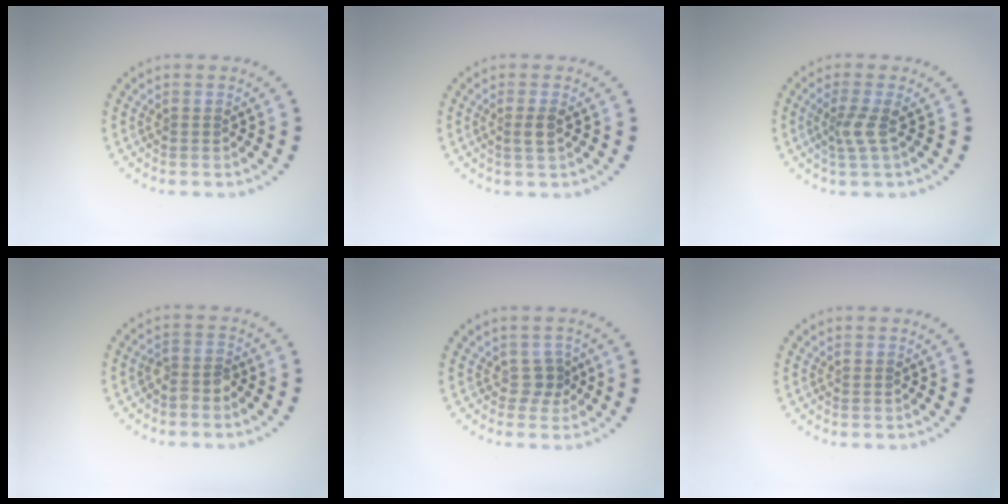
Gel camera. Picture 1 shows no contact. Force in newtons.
{"total": 1.3, "press": 1.2, "slide": 0.7}
{"total": 2.0, "press": 1.3, "slide": 1.5}
{"total": 1.6, "press": 1.3, "slide": 0.9}
{"total": 1.5, "press": 1.0, "slide": 1.1}
{"total": 0.0}